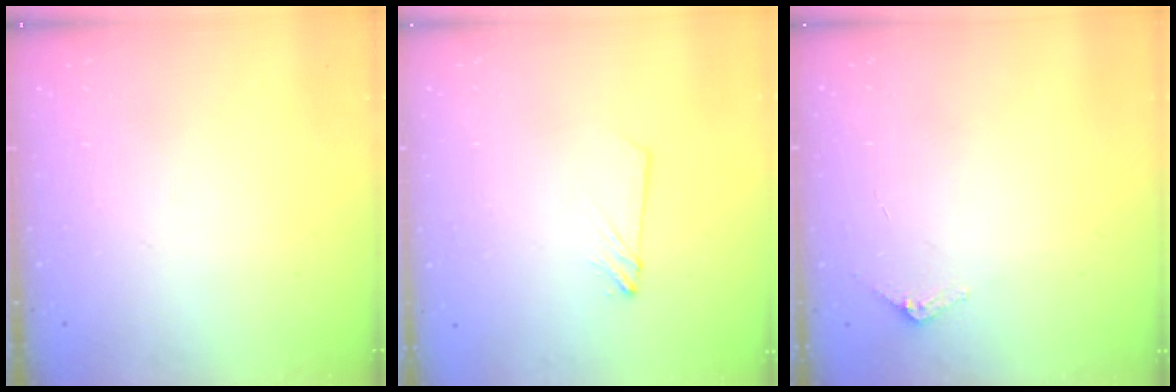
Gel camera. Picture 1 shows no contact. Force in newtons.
{"total": 2.8, "press": 2.8, "slide": 0.3}
{"total": 2.9, "press": 2.9, "slide": 0.2}